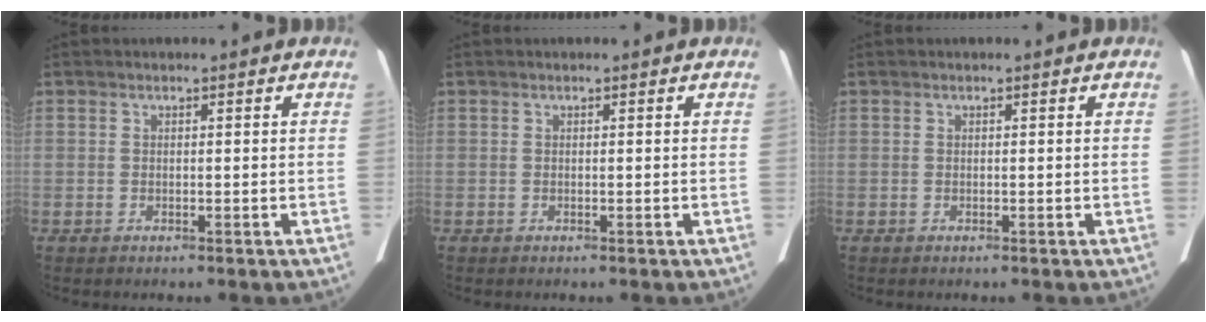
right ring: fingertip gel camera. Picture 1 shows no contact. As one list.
[{"total": 0.0}, {"total": 0.0}]